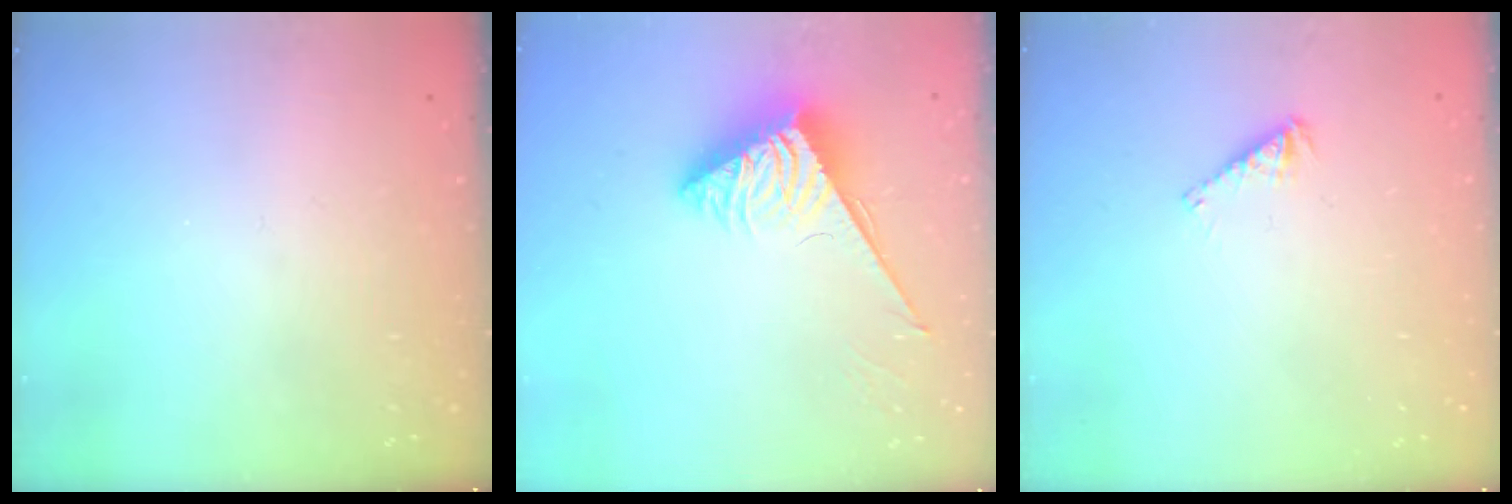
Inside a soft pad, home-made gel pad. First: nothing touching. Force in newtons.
{"total": 3.9, "press": 3.9, "slide": 0.4}
{"total": 3.7, "press": 3.7, "slide": 0.3}